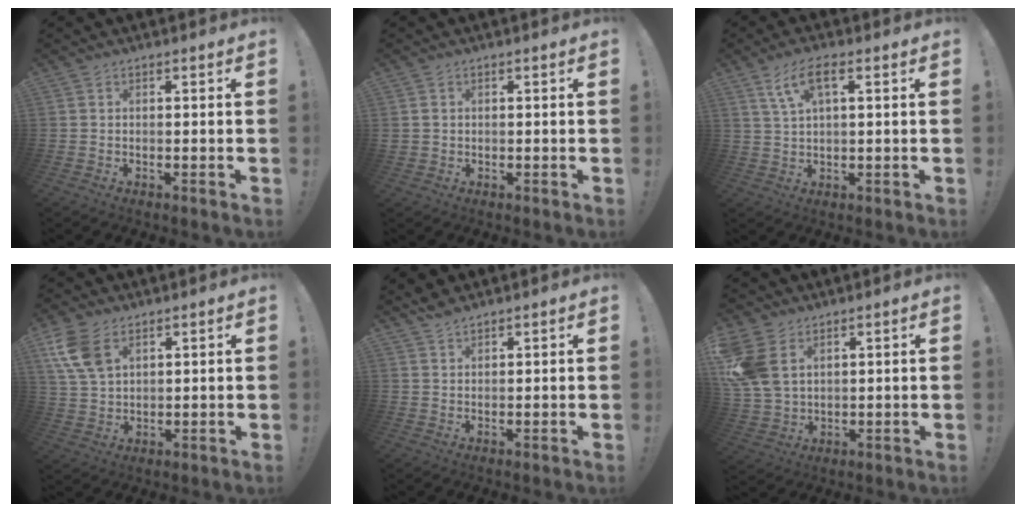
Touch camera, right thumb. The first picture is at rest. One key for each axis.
{"total": 1.6, "fx": 0.3, "fy": 1.5, "fz": 0.3, "tx": 0.003, "ty": 0.001, "tz": 0.005}
{"total": 7.2, "fx": 3.1, "fy": 2.2, "fz": 6.1, "tx": -0.113, "ty": -0.001, "tz": 0.057}
{"total": 9.8, "fx": 4.9, "fy": 6.1, "fz": 6.0, "tx": -0.121, "ty": -0.012, "tz": 0.096}
{"total": 2.3, "fx": 2.1, "fy": 0.6, "fz": 0.9, "tx": -0.017, "ty": -0.012, "tz": 0.039}
{"total": 10.9, "fx": 4.3, "fy": 7.6, "fz": 6.5, "tx": -0.143, "ty": -0.011, "tz": 0.090}